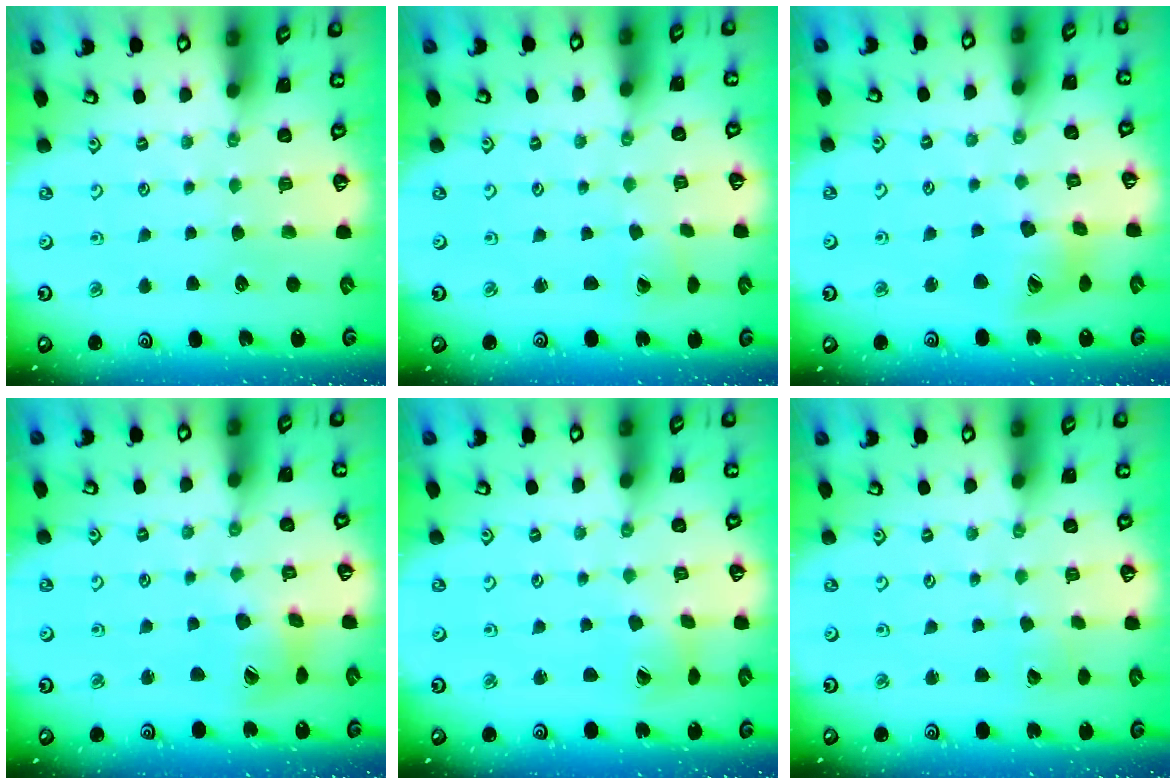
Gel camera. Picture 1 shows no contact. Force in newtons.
{"total": 1.0, "press": 1.0, "slide": 0.0}
{"total": 14.2, "press": 14.1, "slide": 1.8}
{"total": 9.1, "press": 9.0, "slide": 1.2}
{"total": 3.0, "press": 2.9, "slide": 0.5}
{"total": 2.4, "press": 2.4, "slide": 0.2}